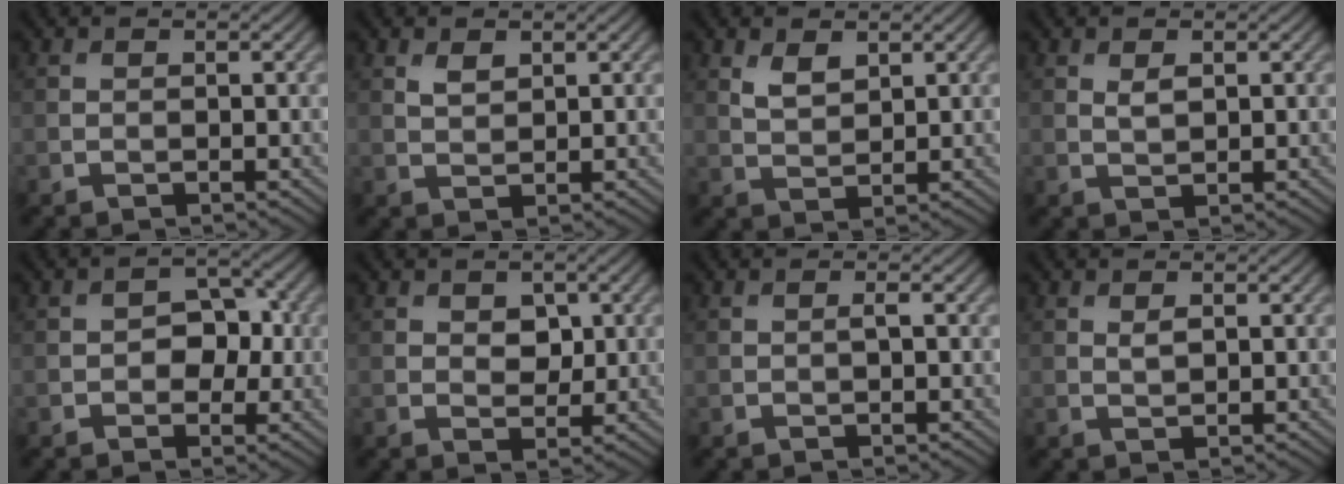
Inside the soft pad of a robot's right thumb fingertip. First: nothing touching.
{"total": 1.8, "force": [1.0, 0.9, 1.1], "torque": [-0.024, -0.002, 0.023]}
{"total": 2.8, "force": [1.6, 1.4, 1.8], "torque": [-0.042, -0.004, 0.036]}
{"total": 1.6, "force": [0.7, 0.8, 1.2], "torque": [-0.029, -0.004, 0.016]}
{"total": 4.0, "force": [-0.5, 2.9, 2.7], "torque": [-0.034, -0.002, -0.017]}
{"total": 2.7, "force": [0.8, 1.9, 1.7], "torque": [-0.033, -0.005, 0.010]}
{"total": 0.7, "force": [0.1, 0.1, 0.6], "torque": [-0.012, 0.002, 0.002]}
{"total": 1.2, "force": [0.5, 0.5, 1.0], "torque": [-0.022, -0.003, 0.012]}